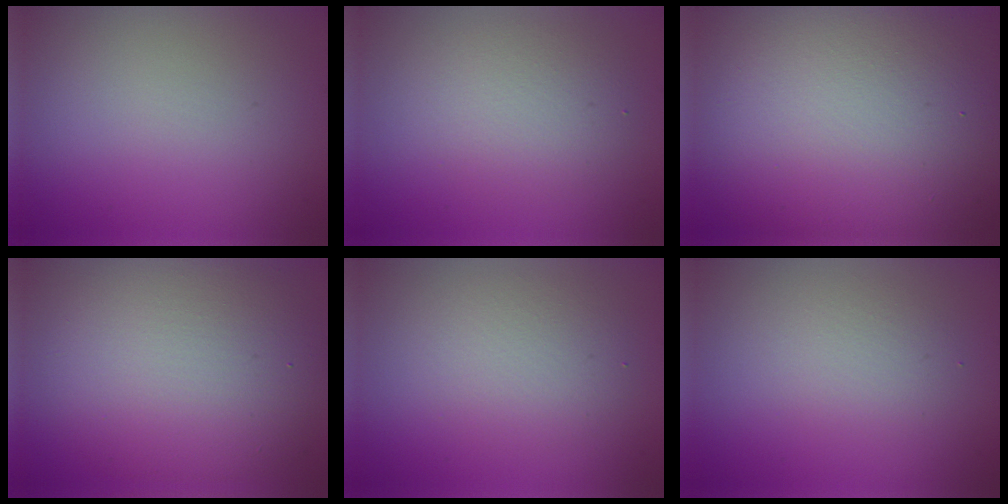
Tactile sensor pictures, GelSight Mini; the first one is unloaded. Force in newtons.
{"total": 3.1, "press": 3.1, "slide": 0.2}
{"total": 18.5, "press": 18.4, "slide": 1.2}
{"total": 10.1, "press": 10.1, "slide": 0.7}
{"total": 2.9, "press": 2.9, "slide": 0.4}
{"total": 1.9, "press": 1.9, "slide": 0.1}